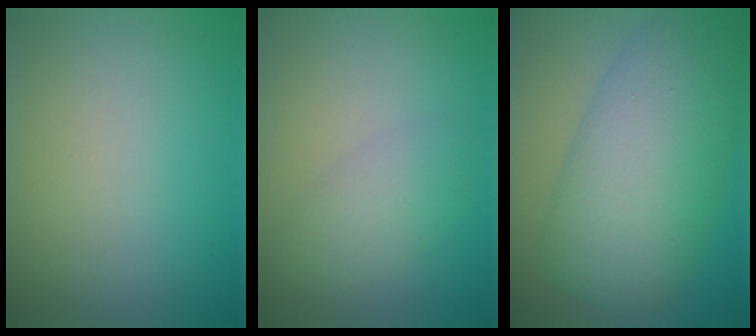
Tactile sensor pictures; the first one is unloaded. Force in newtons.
{"total": 3.0, "press": 3.0, "slide": 0.1}
{"total": 11.2, "press": 11.2, "slide": 0.3}